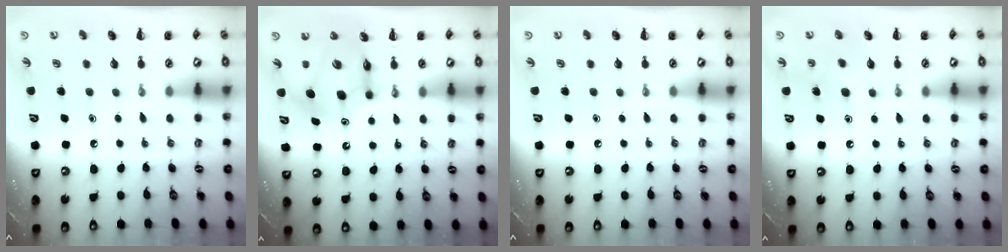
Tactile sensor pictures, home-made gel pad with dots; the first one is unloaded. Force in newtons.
{"total": 10.5, "press": 10.0, "slide": 3.2}
{"total": 0.0}
{"total": 7.6, "press": 7.4, "slide": 1.7}